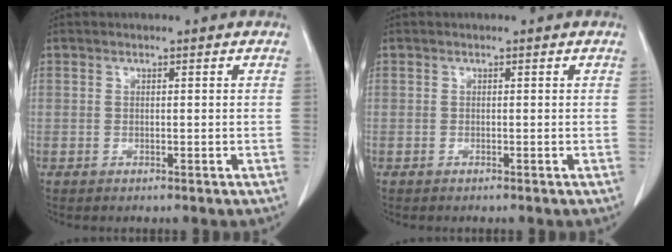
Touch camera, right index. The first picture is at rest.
{"total": 0.0}